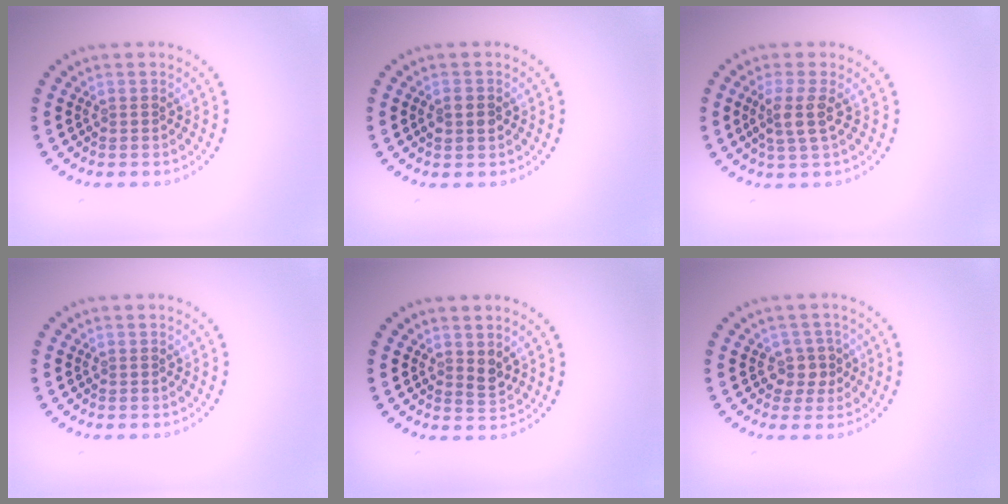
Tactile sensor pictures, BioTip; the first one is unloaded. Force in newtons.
{"total": 2.1, "press": 2.1, "slide": 0.0}
{"total": 2.6, "press": 2.2, "slide": 1.5}
{"total": 0.0}
{"total": 1.2, "press": 1.1, "slide": 0.5}
{"total": 2.0, "press": 1.6, "slide": 1.1}